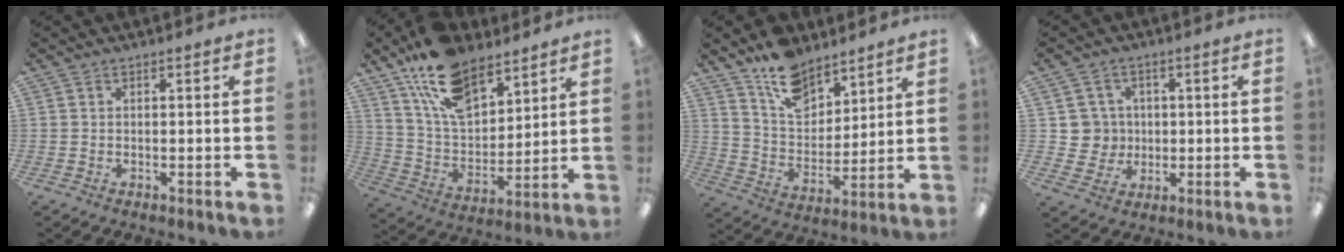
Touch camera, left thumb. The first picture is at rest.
{"total": 17.4, "force": [12.0, 8.7, 9.0], "torque": [-0.169, -0.056, 0.221]}
{"total": 12.7, "force": [9.8, 6.7, 4.6], "torque": [-0.078, -0.065, 0.184]}
{"total": 5.8, "force": [1.2, 5.7, -0.4], "torque": [0.004, 0.001, 0.024]}